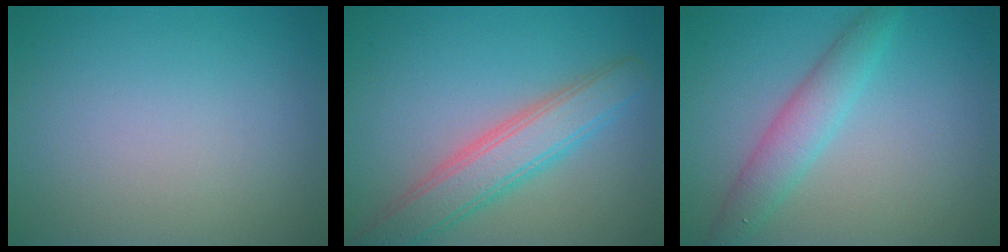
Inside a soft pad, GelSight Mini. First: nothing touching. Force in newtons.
{"total": 5.0, "press": 5.0, "slide": 0.5}
{"total": 3.0, "press": 3.0, "slide": 0.1}